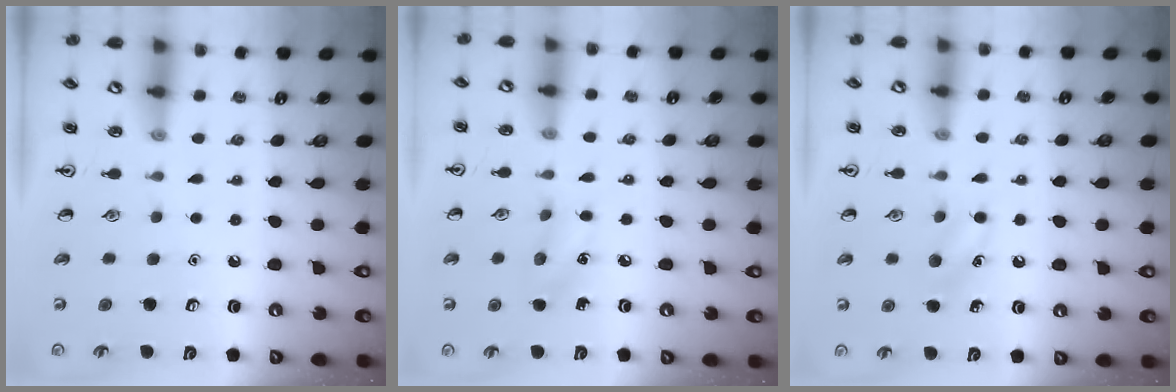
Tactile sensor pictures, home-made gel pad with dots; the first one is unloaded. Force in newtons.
{"total": 6.6, "press": 6.3, "slide": 1.9}
{"total": 6.5, "press": 6.2, "slide": 1.8}